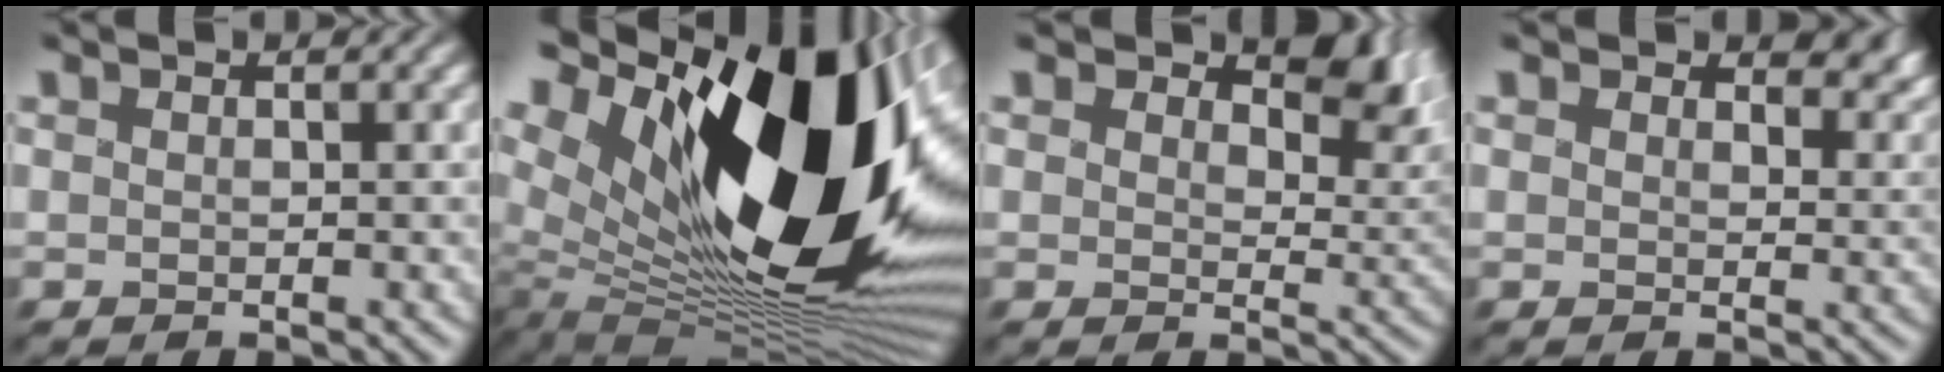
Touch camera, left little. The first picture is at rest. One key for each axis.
{"total": 20.1, "fx": 4.6, "fy": 10.6, "fz": 16.5, "tx": -0.274, "ty": 0.002, "tz": 0.076}
{"total": 6.0, "fx": 3.6, "fy": 3.2, "fz": 3.5, "tx": -0.054, "ty": -0.011, "tz": 0.050}
{"total": 5.5, "fx": 3.9, "fy": 2.9, "fz": 2.6, "tx": -0.054, "ty": -0.007, "tz": 0.055}